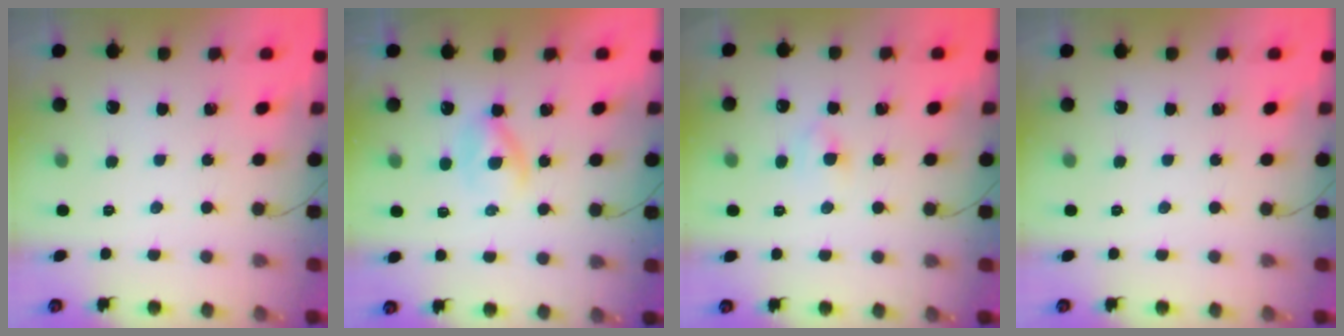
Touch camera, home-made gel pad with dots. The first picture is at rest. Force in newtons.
{"total": 2.4, "press": 2.2, "slide": 1.0}
{"total": 3.3, "press": 3.1, "slide": 1.1}
{"total": 0.0}